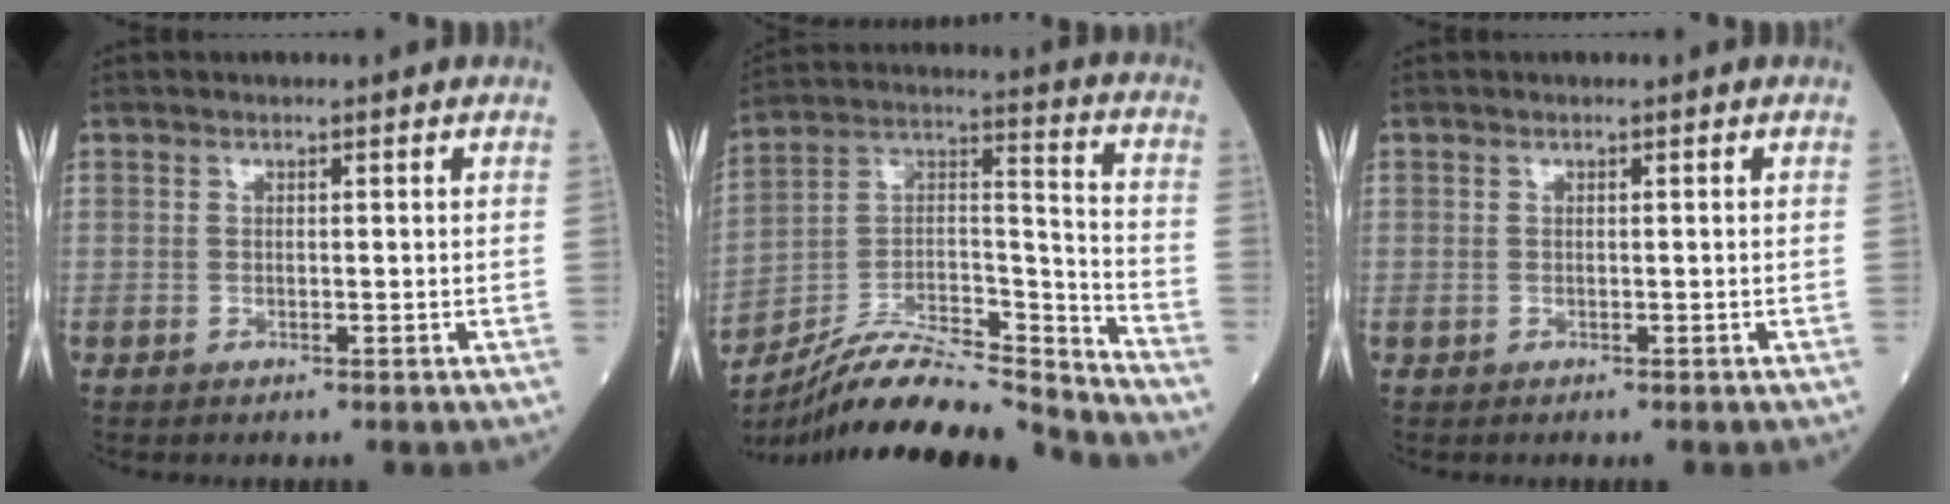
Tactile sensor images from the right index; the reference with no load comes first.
{"total": 21.7, "force": [-20.1, 1.9, 7.9], "torque": [-0.173, 0.021, -0.348]}
{"total": 0.8, "force": [-0.1, 0.6, 0.4], "torque": [-0.020, 0.008, 0.002]}